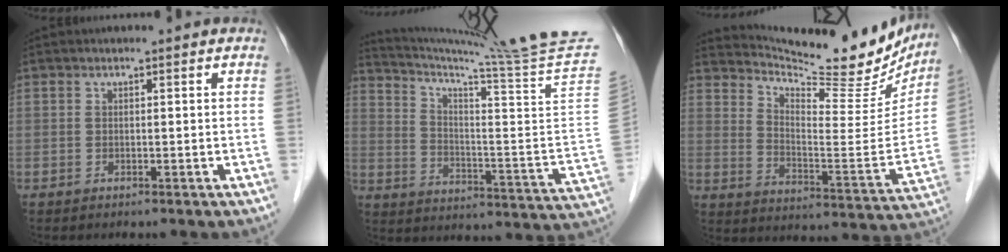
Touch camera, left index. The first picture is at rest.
{"total": 25.9, "force": [22.2, -4.9, 12.4], "torque": [-0.205, -0.113, 0.310]}
{"total": 21.2, "force": [19.5, 4.1, 7.1], "torque": [-0.108, -0.056, 0.262]}